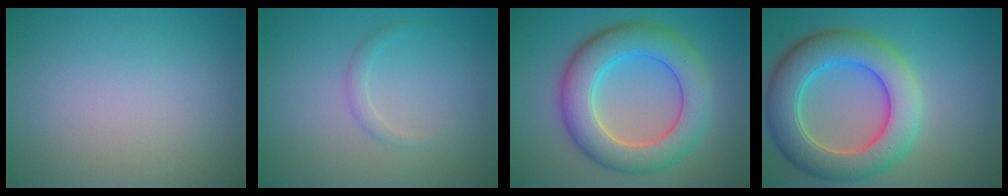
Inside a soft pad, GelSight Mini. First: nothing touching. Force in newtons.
{"total": 1.0, "press": 1.0, "slide": 0.0}
{"total": 8.0, "press": 8.0, "slide": 0.3}
{"total": 8.4, "press": 8.4, "slide": 0.4}